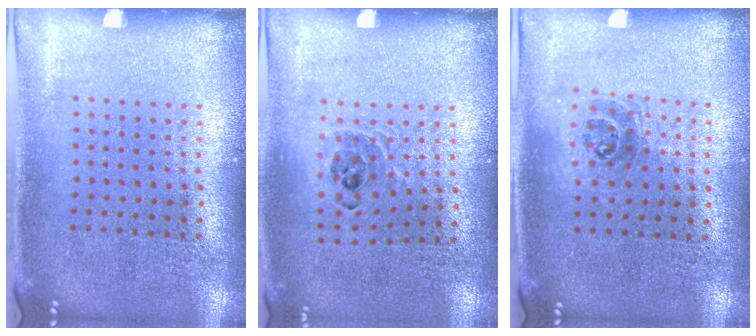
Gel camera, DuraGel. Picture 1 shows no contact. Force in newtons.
{"total": 0.8, "press": 0.8, "slide": 0.1}
{"total": 1.0, "press": 0.9, "slide": 0.4}